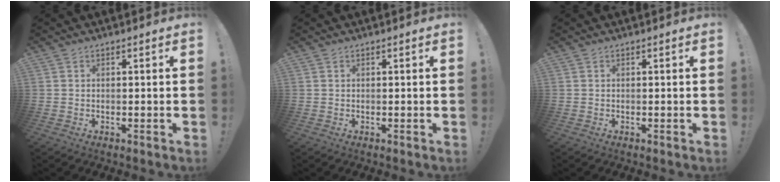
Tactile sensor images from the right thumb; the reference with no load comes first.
{"total": 0.0}
{"total": 0.0}